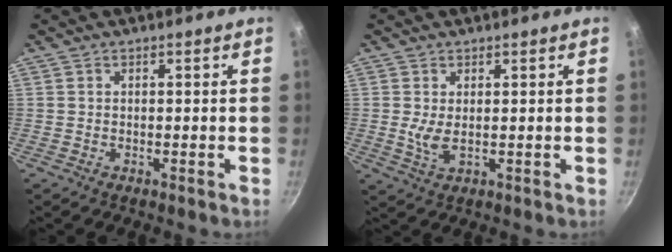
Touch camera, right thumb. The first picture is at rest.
{"total": 3.5, "force": [0.4, 1.4, 3.2], "torque": [-0.067, -0.009, 0.016]}